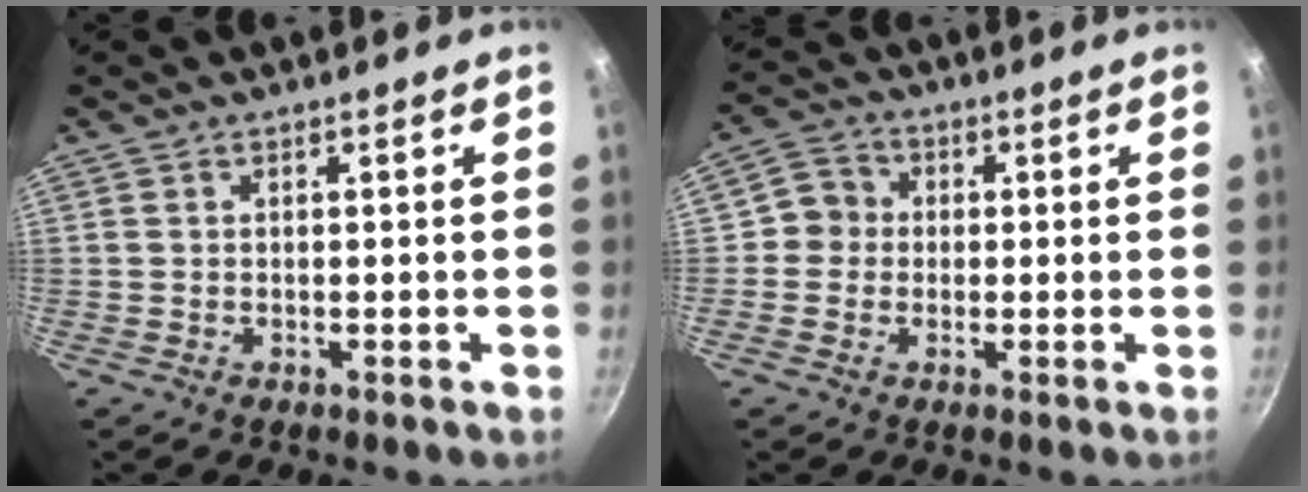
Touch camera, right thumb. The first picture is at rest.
{"total": 4.8, "force": [-0.1, 4.6, 1.4], "torque": [0.006, 0.010, -0.019]}